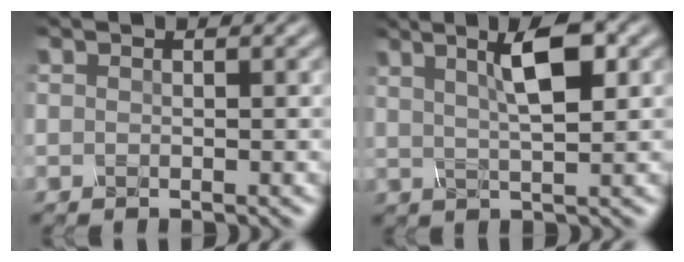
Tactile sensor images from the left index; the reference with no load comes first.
{"total": 5.4, "force": [1.9, 1.3, 4.9], "torque": [-0.072, 0.007, 0.029]}